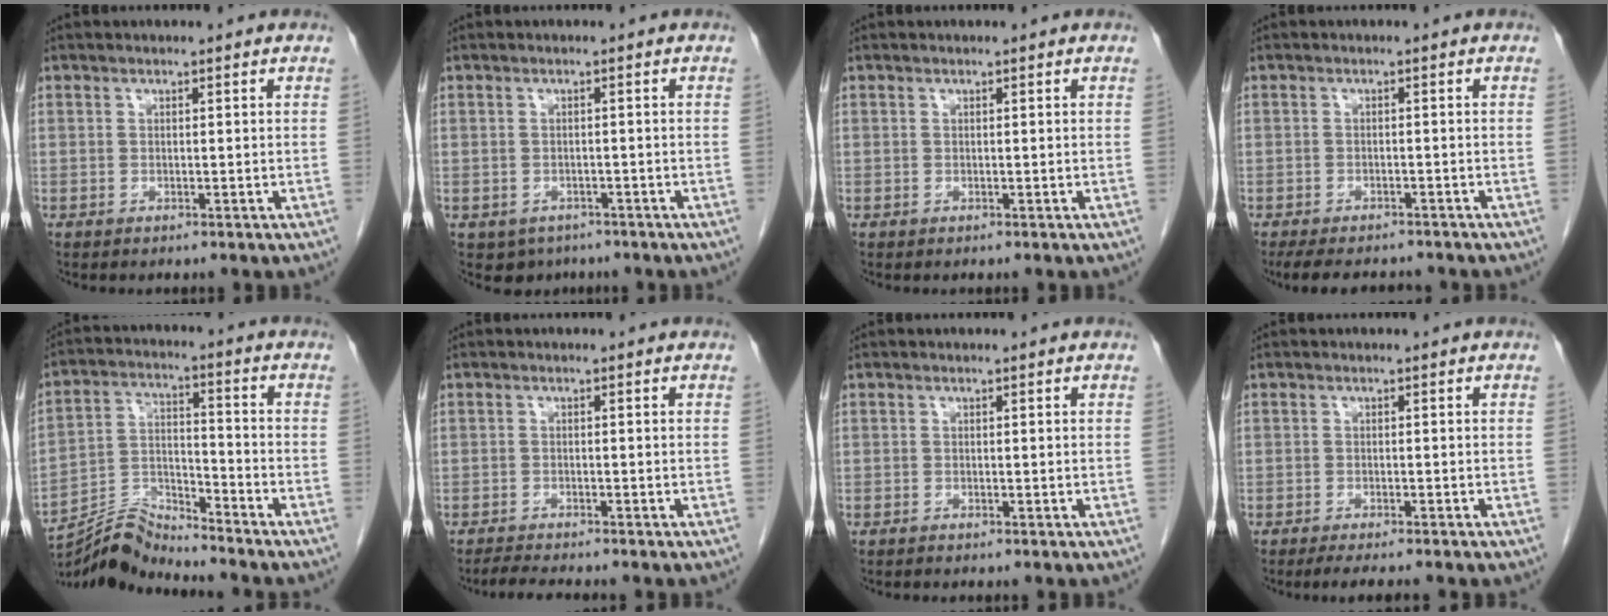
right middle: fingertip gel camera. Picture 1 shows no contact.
{"total": 3.5, "force": [-2.3, 2.6, 0.5], "torque": [-0.007, 0.004, -0.029]}
{"total": 0.0}
{"total": 8.5, "force": [-7.5, 2.5, 3.2], "torque": [-0.050, -0.009, -0.103]}
{"total": 8.8, "force": [-8.8, -1.0, 0.0], "torque": [-0.008, 0.026, -0.165]}
{"total": 3.0, "force": [-2.7, -0.2, 1.2], "torque": [-0.026, -0.013, -0.046]}
{"total": 0.0}
{"total": 3.9, "force": [-3.2, 0.0, 2.3], "torque": [-0.028, -0.007, -0.047]}